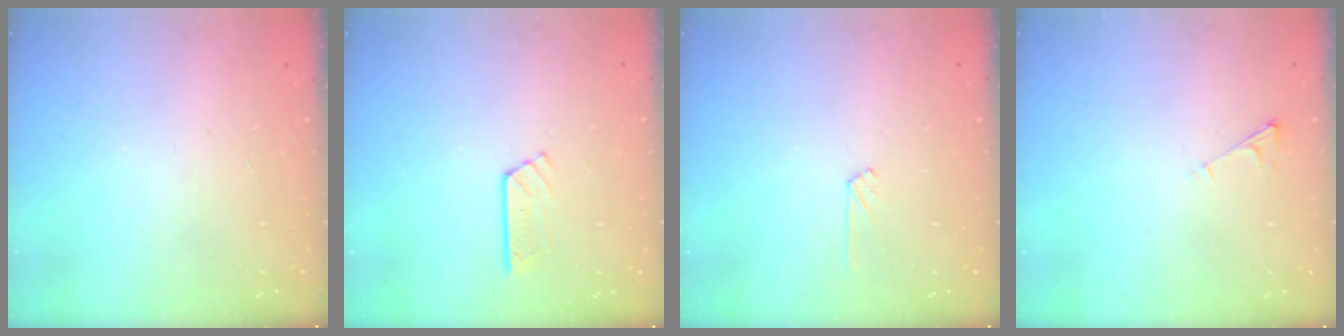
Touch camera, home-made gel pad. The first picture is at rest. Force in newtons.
{"total": 4.6, "press": 4.6, "slide": 0.4}
{"total": 3.4, "press": 3.4, "slide": 0.4}
{"total": 3.1, "press": 3.1, "slide": 0.4}